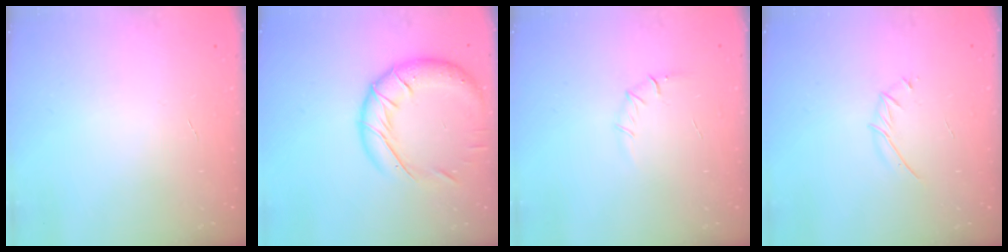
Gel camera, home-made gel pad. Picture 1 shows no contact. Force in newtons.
{"total": 17.7, "press": 17.6, "slide": 2.0}
{"total": 6.1, "press": 5.7, "slide": 2.1}
{"total": 3.5, "press": 3.4, "slide": 1.0}